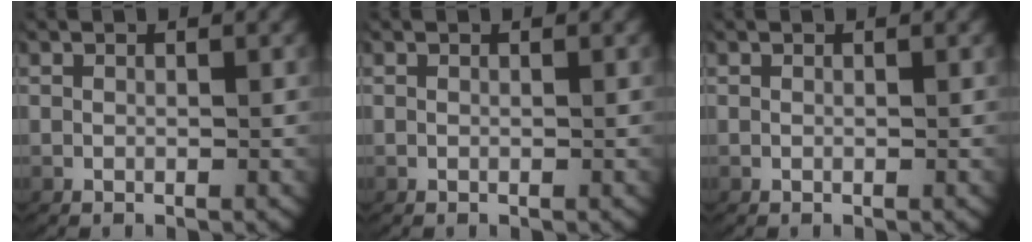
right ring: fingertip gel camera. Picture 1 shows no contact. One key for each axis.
{"total": 0.0}
{"total": 0.0}